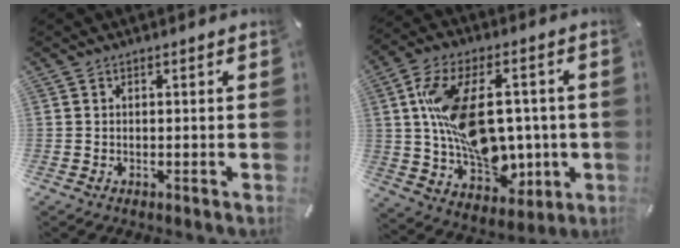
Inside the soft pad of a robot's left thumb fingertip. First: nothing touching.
{"total": 19.3, "force": [2.1, 12.6, 14.4], "torque": [-0.259, 0.005, 0.047]}